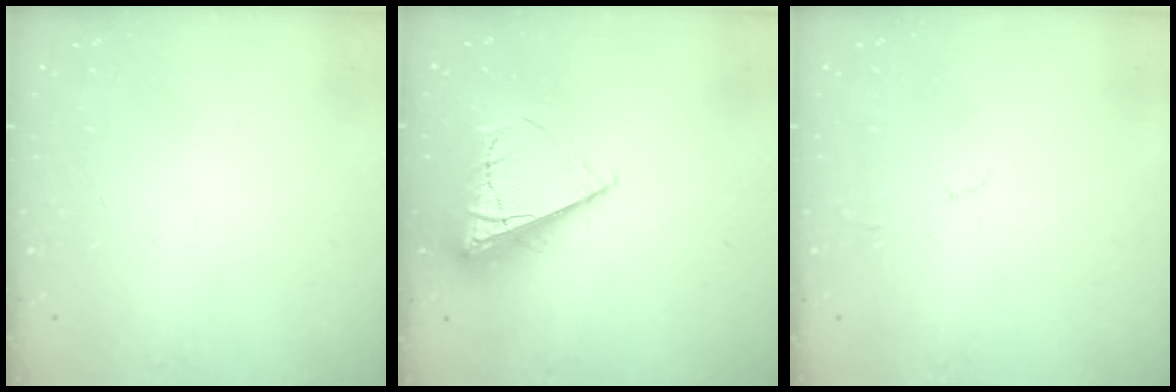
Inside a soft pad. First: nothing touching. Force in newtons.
{"total": 10.8, "press": 10.7, "slide": 1.3}
{"total": 3.2, "press": 3.2, "slide": 0.3}